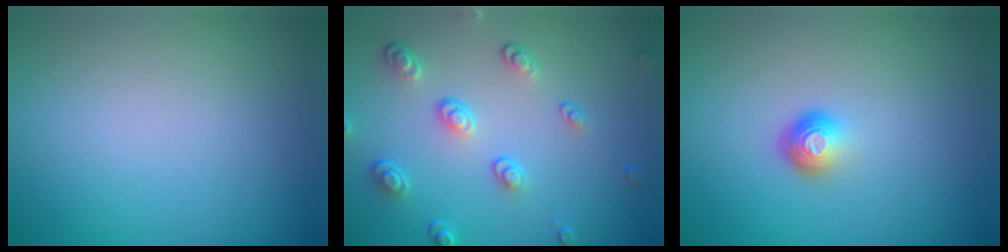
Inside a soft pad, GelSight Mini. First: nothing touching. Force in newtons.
{"total": 3.8, "press": 2.9, "slide": 2.4}
{"total": 1.8, "press": 1.2, "slide": 1.3}